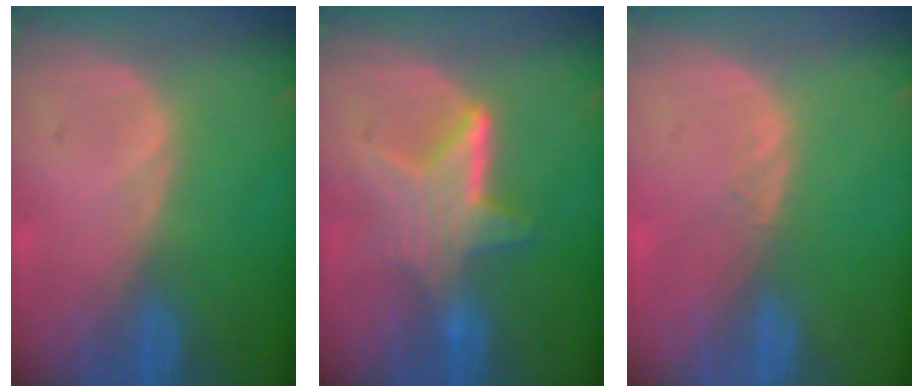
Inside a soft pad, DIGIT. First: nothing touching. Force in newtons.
{"total": 6.7, "press": 6.1, "slide": 2.8}
{"total": 0.6, "press": 0.5, "slide": 0.4}